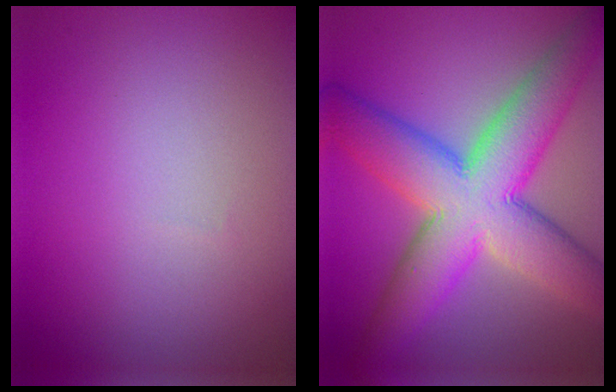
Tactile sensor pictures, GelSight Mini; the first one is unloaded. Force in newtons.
{"total": 12.2, "press": 12.2, "slide": 0.3}